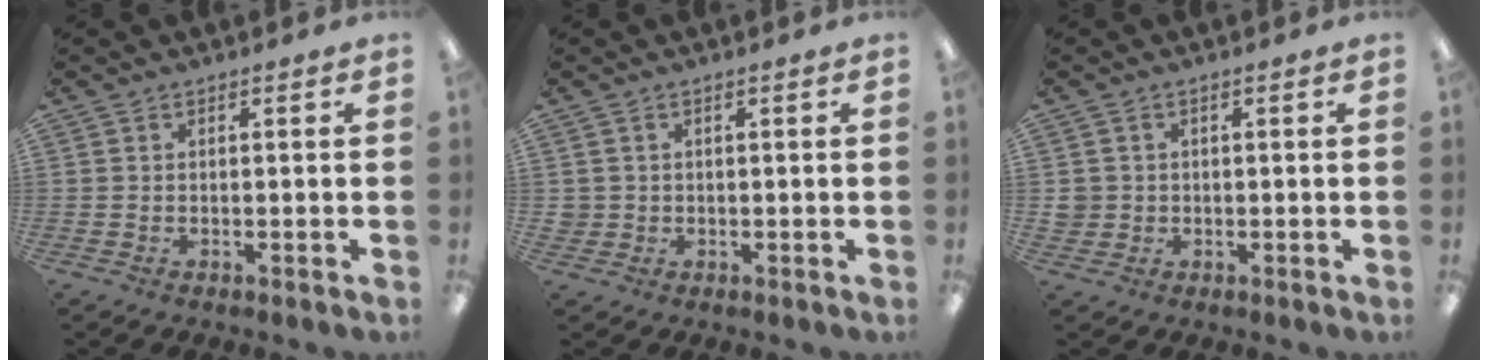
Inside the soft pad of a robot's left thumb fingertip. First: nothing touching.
{"total": 1.9, "force": [0.6, 1.7, 0.4], "torque": [-0.011, 0.004, 0.009]}
{"total": 2.6, "force": [0.2, 2.5, 0.5], "torque": [-0.014, 0.004, 0.003]}